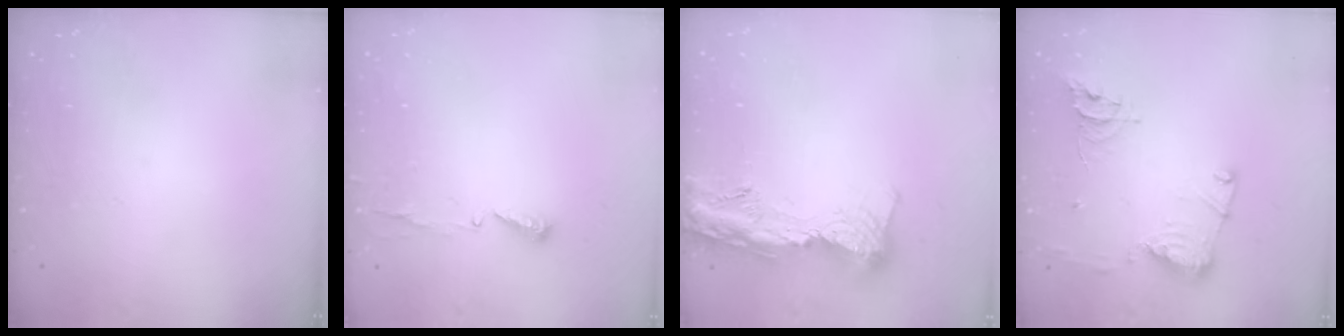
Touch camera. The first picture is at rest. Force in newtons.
{"total": 4.8, "press": 4.8, "slide": 0.3}
{"total": 15.6, "press": 15.5, "slide": 1.6}
{"total": 15.3, "press": 15.2, "slide": 1.4}